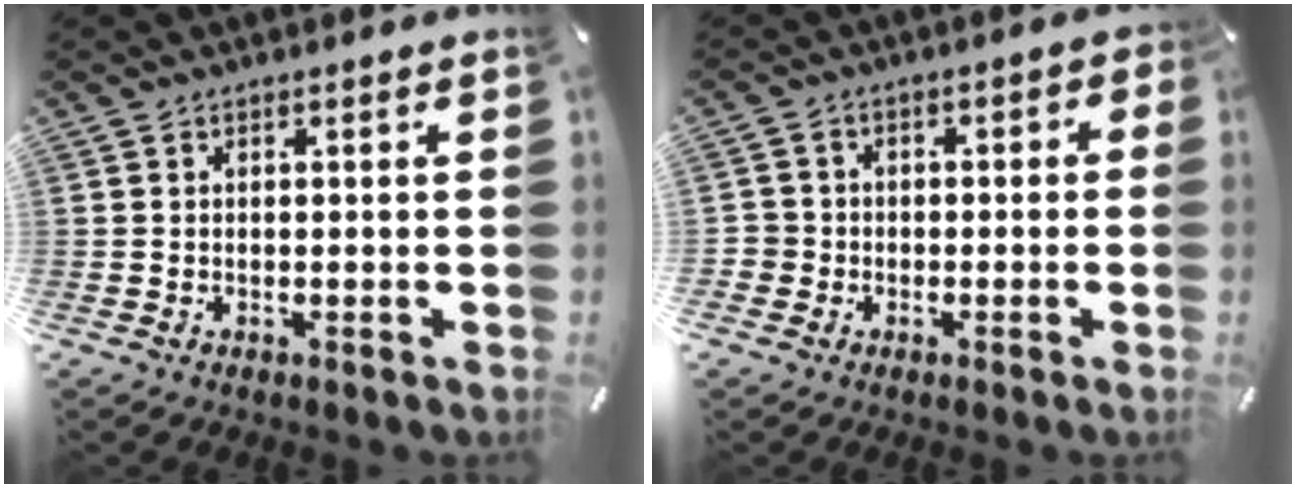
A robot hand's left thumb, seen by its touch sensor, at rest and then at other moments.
{"total": 4.4, "force": [-1.7, 4.0, 0.7], "torque": [-0.016, 0.018, -0.032]}